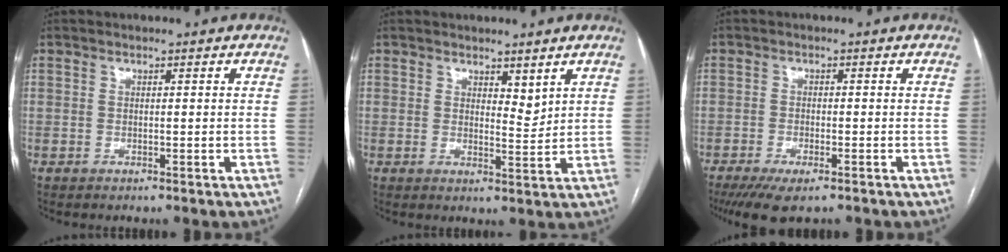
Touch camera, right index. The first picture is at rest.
{"total": 2.9, "force": [2.1, 1.1, 1.6], "torque": [-0.022, -0.012, 0.039]}
{"total": 6.7, "force": [-4.8, 1.9, 4.3], "torque": [-0.067, -0.013, -0.077]}